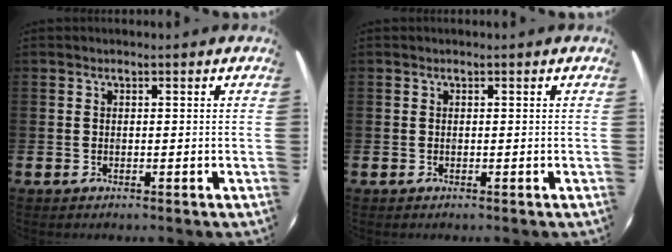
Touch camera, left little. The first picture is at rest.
{"total": 0.0}